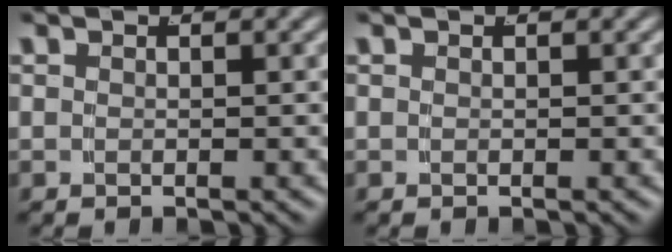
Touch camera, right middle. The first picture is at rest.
{"total": 0.0}